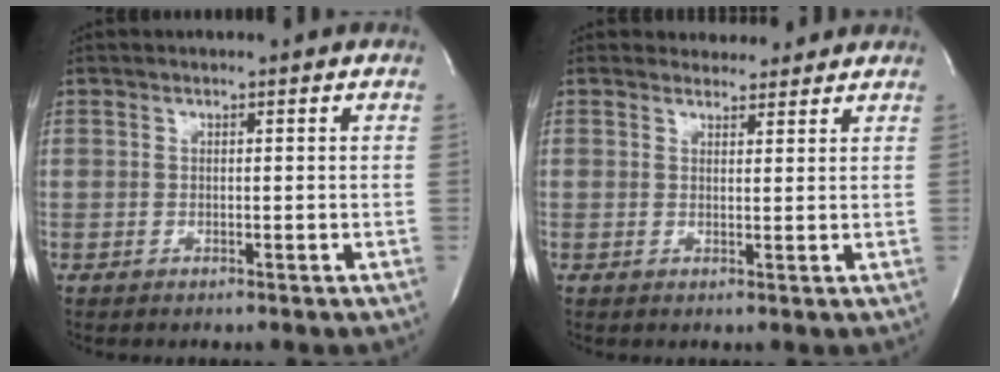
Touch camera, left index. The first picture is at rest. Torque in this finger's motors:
{"motor_torque": [-0.04, -0.12, -0.28, -0.11]}